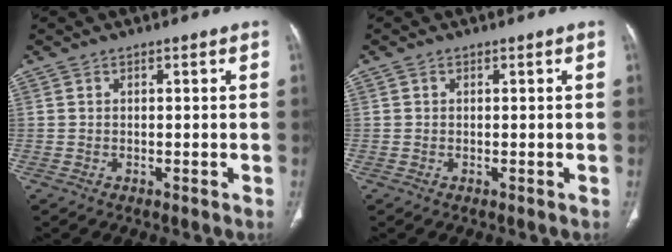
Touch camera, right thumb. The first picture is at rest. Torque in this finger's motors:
{"motor_torque": [0.43, 0.21, -0.27, 0.10, 0.10]}